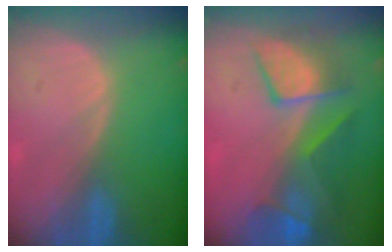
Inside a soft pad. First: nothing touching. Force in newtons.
{"total": 8.4, "press": 8.1, "slide": 2.2}